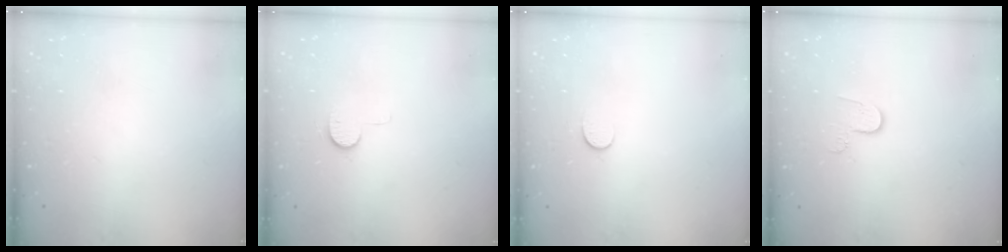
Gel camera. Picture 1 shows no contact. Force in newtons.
{"total": 6.2, "press": 6.2, "slide": 0.6}
{"total": 4.4, "press": 4.3, "slide": 0.7}
{"total": 4.6, "press": 4.6, "slide": 0.5}